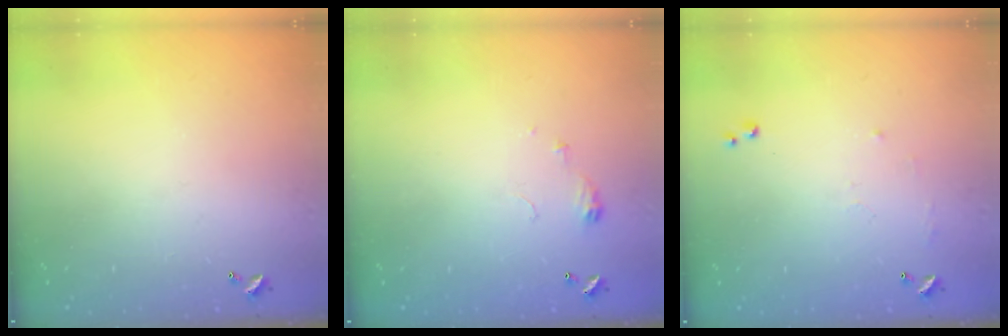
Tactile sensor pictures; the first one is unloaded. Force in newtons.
{"total": 3.5, "press": 3.5, "slide": 0.5}
{"total": 6.1, "press": 6.1, "slide": 0.8}